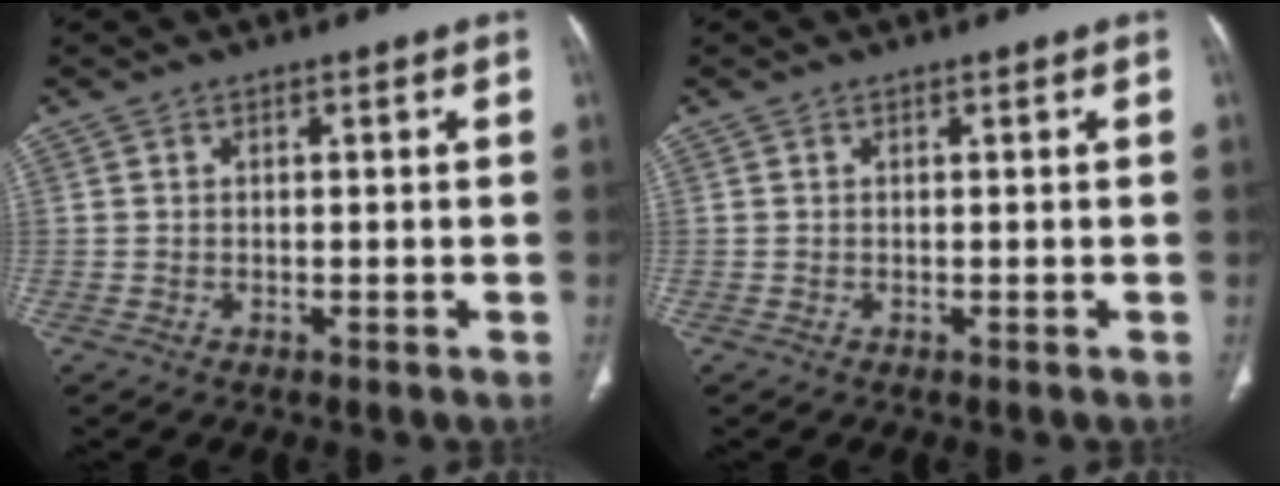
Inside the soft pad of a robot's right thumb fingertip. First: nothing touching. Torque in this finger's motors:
{"motor_torque": [-0.05, -0.17, 0.45, -0.27, -0.03]}